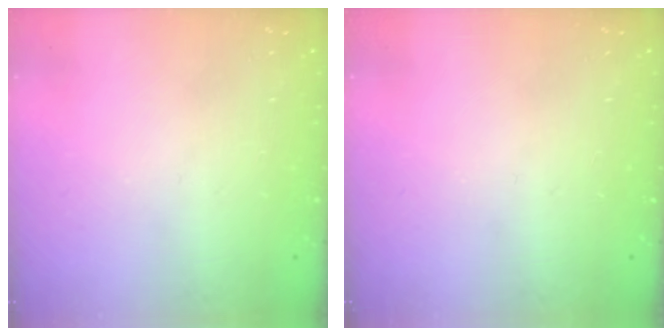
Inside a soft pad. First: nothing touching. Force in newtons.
{"total": 0.0}